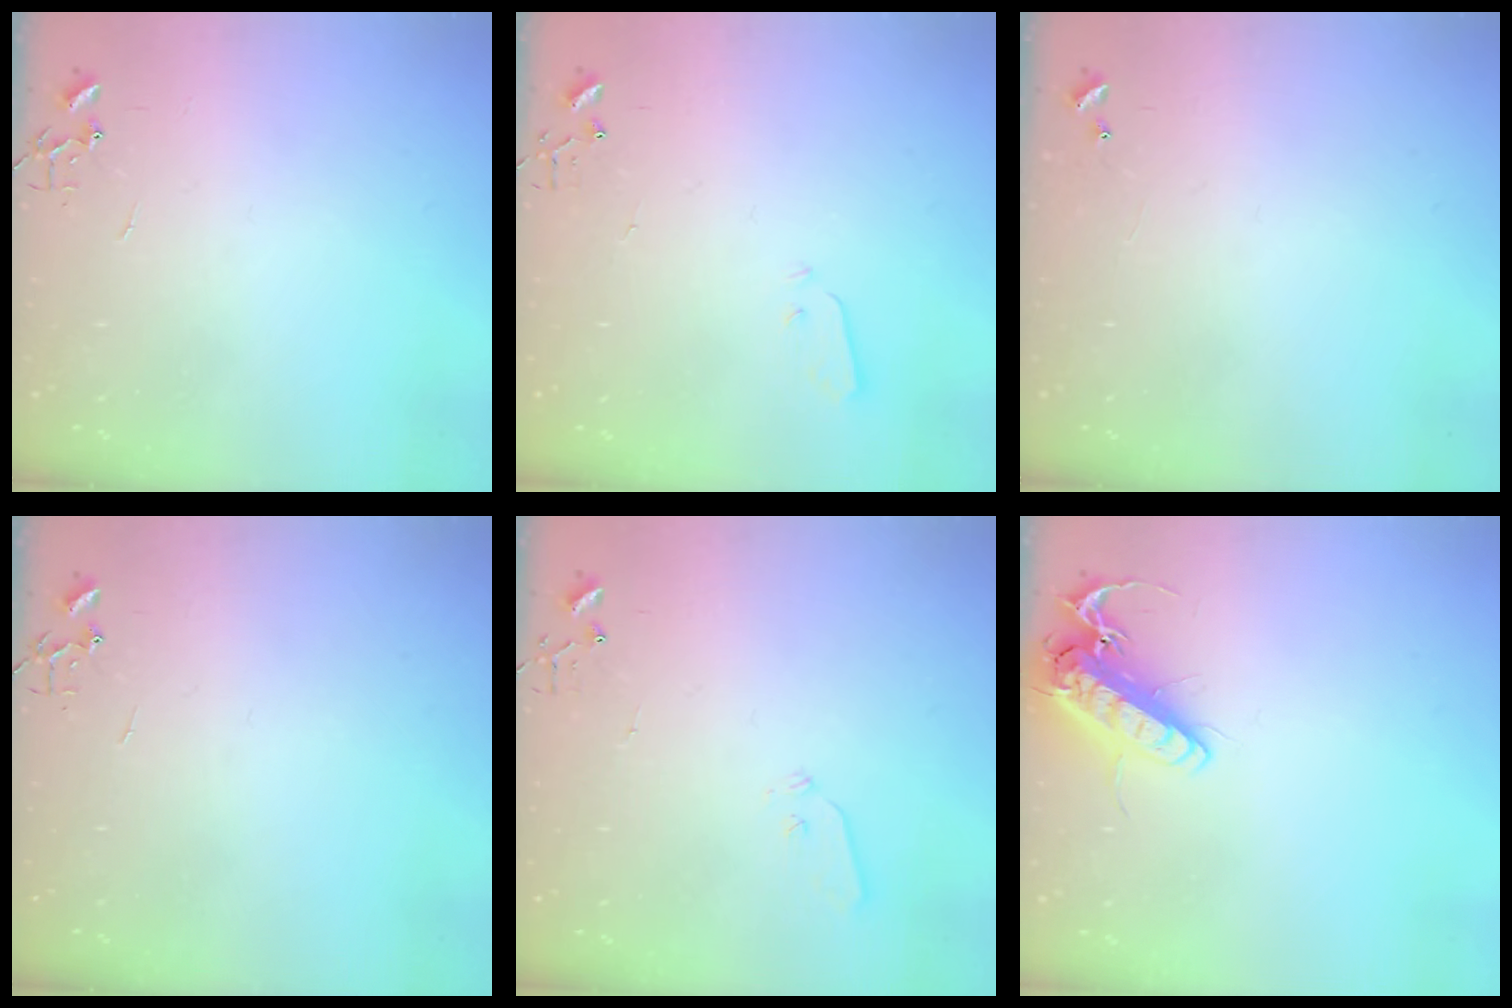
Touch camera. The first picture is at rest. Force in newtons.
{"total": 3.0, "press": 3.0, "slide": 0.3}
{"total": 5.0, "press": 5.0, "slide": 0.6}
{"total": 0.0}
{"total": 4.4, "press": 4.4, "slide": 0.7}
{"total": 14.1, "press": 13.9, "slide": 2.6}